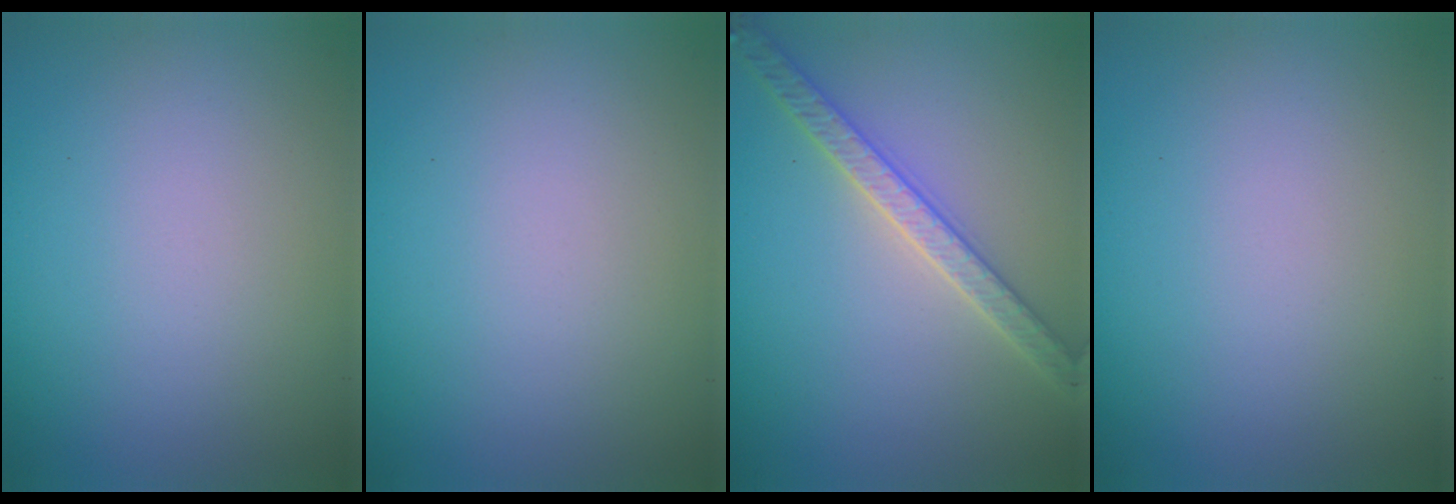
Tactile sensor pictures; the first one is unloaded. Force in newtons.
{"total": 0.0}
{"total": 3.8, "press": 3.7, "slide": 0.8}
{"total": 0.0}